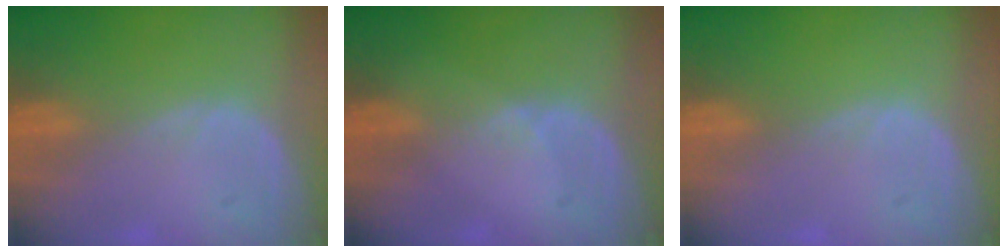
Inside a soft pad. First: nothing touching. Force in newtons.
{"total": 1.4, "press": 0.9, "slide": 1.1}
{"total": 0.0}